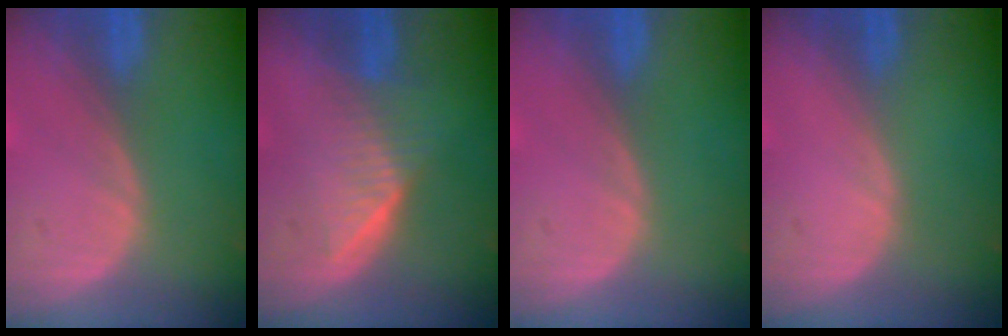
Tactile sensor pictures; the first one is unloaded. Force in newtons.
{"total": 6.4, "press": 6.0, "slide": 2.2}
{"total": 0.0}
{"total": 0.0}